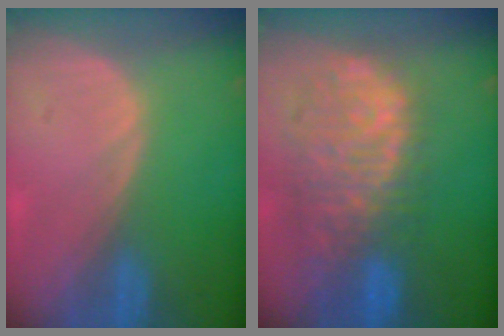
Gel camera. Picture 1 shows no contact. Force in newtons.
{"total": 11.8, "press": 9.8, "slide": 6.6}